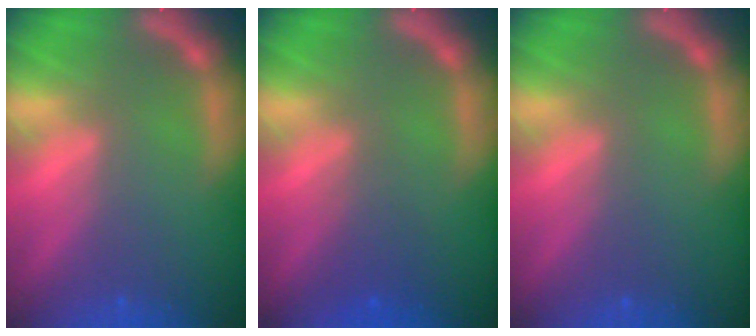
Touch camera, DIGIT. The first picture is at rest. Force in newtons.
{"total": 1.9}
{"total": 0.0}